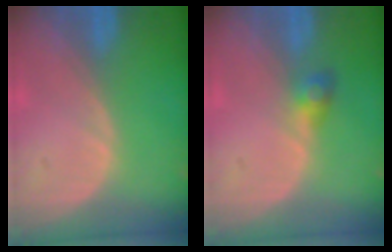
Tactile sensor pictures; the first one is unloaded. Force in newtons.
{"total": 2.5, "press": 2.4, "slide": 0.7}